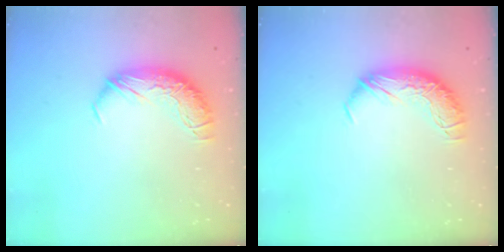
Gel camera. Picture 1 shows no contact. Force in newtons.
{"total": 0.0}